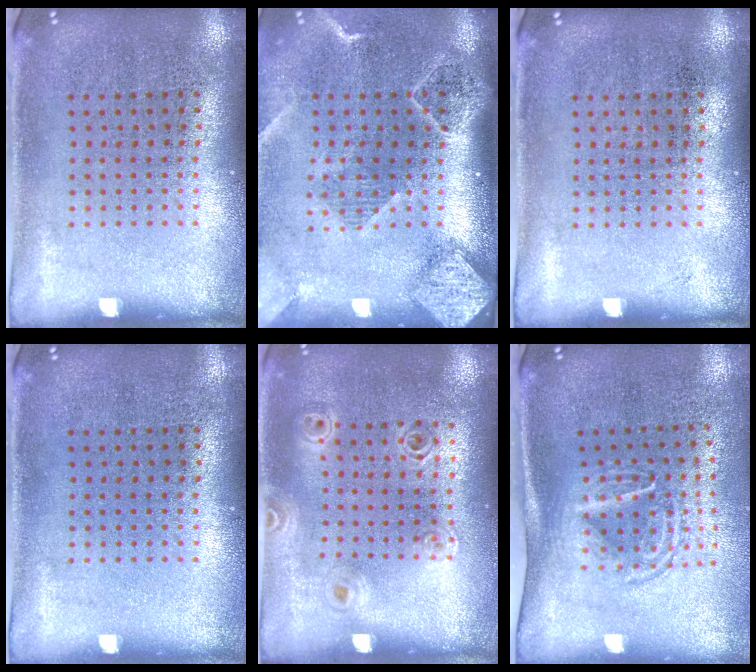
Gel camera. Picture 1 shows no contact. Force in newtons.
{"total": 2.5, "press": 2.0, "slide": 1.5}
{"total": 0.0}
{"total": 0.0}
{"total": 1.0, "press": 1.0, "slide": 0.1}
{"total": 1.7, "press": 1.1, "slide": 1.2}